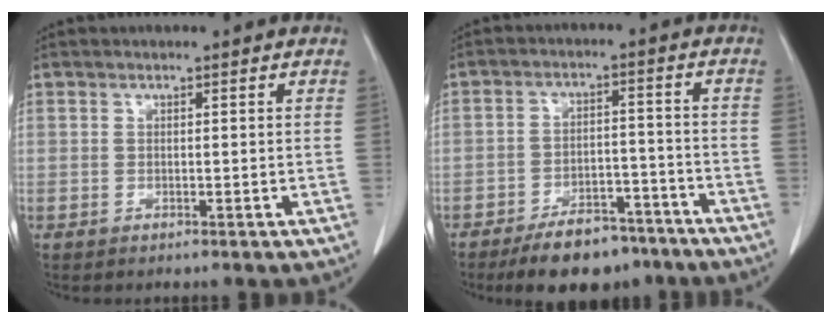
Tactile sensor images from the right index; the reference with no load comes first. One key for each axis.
{"total": 10.6, "fx": -8.3, "fy": 4.6, "fz": 4.9, "tx": -0.070, "ty": 0.008, "tz": -0.130}